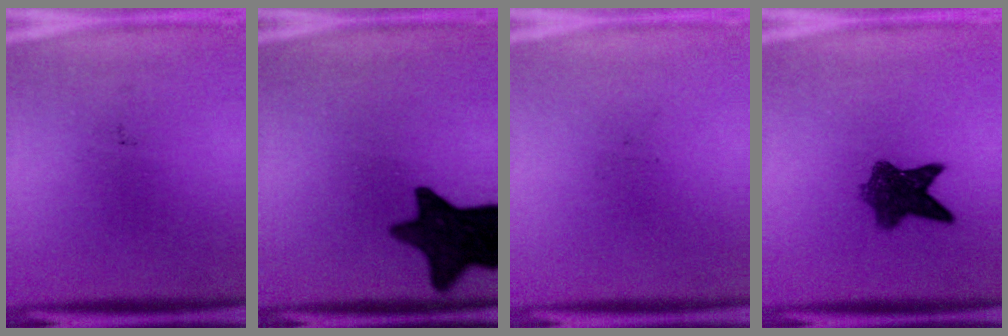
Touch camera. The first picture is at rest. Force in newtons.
{"total": 13.9}
{"total": 0.0}
{"total": 7.1}